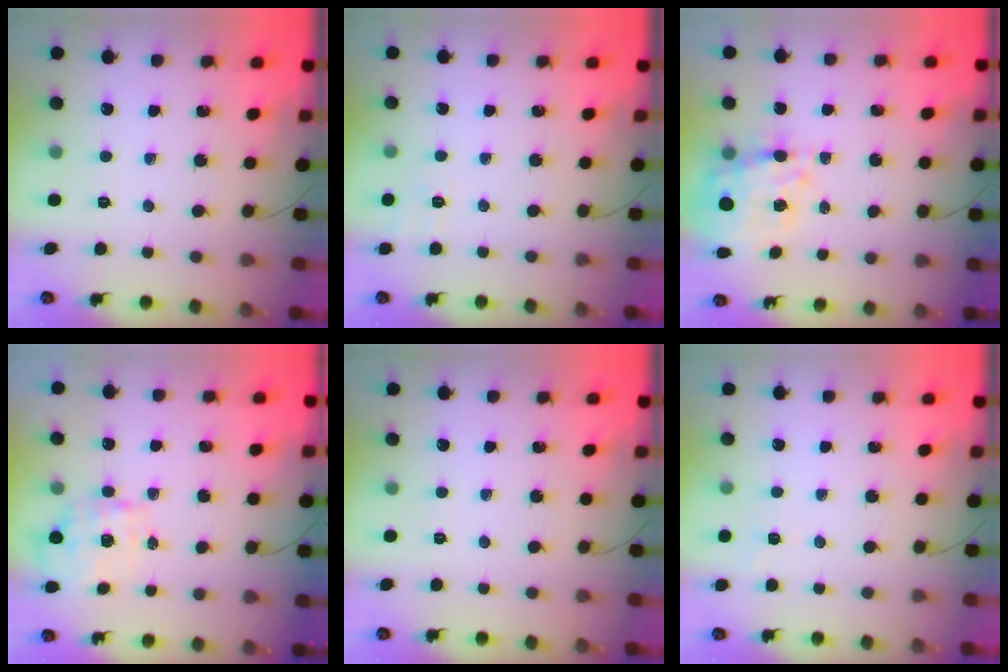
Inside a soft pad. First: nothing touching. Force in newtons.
{"total": 7.2, "press": 6.9, "slide": 2.0}
{"total": 15.9, "press": 15.5, "slide": 3.8}
{"total": 1.1, "press": 1.0, "slide": 0.5}
{"total": 0.0}
{"total": 2.7, "press": 2.2, "slide": 1.5}